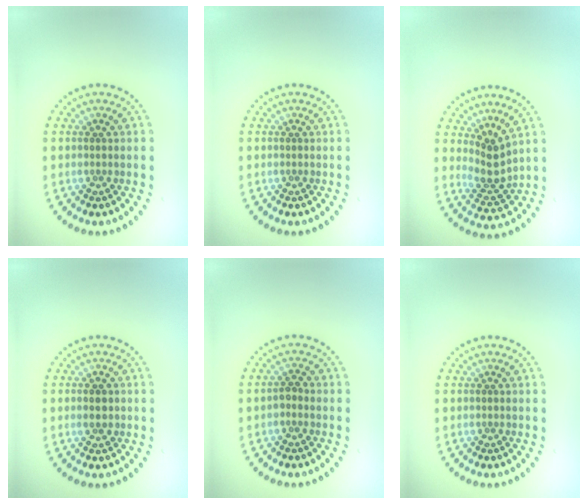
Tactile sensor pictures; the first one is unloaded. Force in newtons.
{"total": 0.0}
{"total": 2.6, "press": 1.8, "slide": 1.9}
{"total": 1.8, "press": 1.8, "slide": 0.0}
{"total": 1.0, "press": 0.9, "slide": 0.4}
{"total": 0.0}